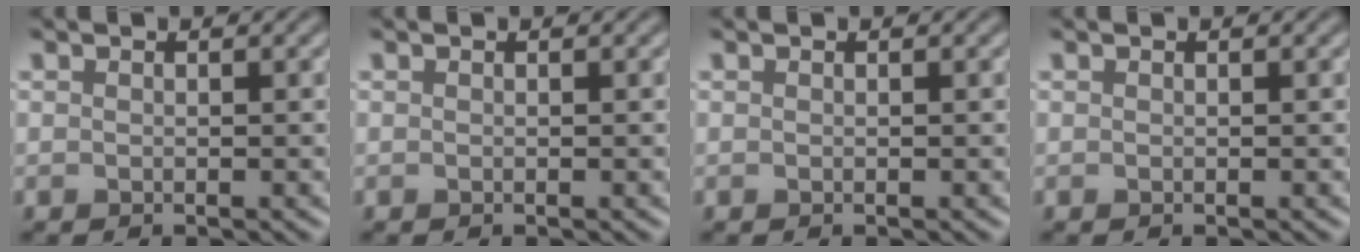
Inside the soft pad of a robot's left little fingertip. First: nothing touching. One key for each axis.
{"total": 0.0}
{"total": 0.0}
{"total": 0.0}